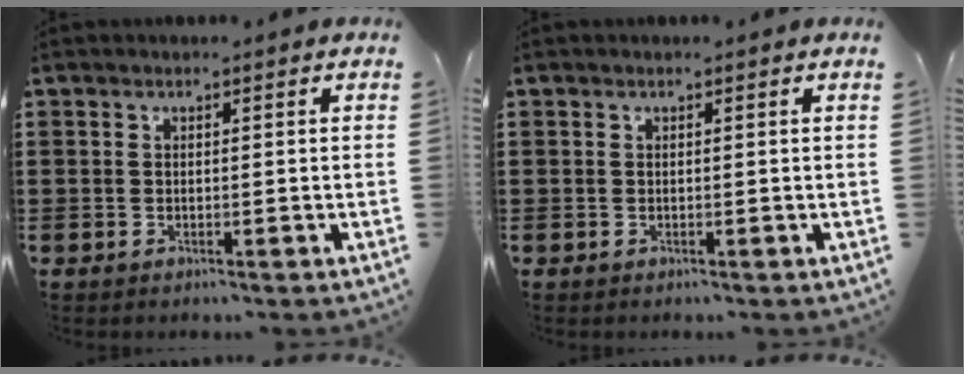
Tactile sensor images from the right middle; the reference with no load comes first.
{"total": 0.0}